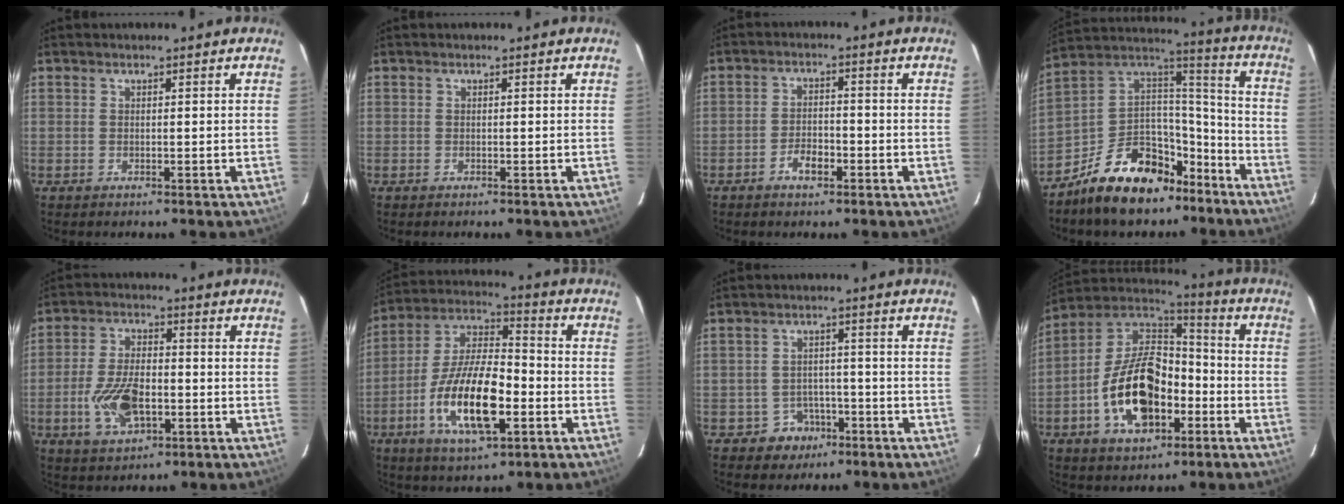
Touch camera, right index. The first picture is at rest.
{"total": 0.0}
{"total": 4.2, "force": [-2.5, 2.0, 2.6], "torque": [-0.058, 0.002, -0.043]}
{"total": 20.5, "force": [-13.2, 11.3, 10.9], "torque": [-0.222, 0.049, -0.205]}
{"total": 10.8, "force": [-3.1, 5.8, 8.5], "torque": [-0.177, -0.002, -0.051]}
{"total": 17.3, "force": [-5.8, 6.4, 15.0], "torque": [-0.303, -0.008, -0.109]}
{"total": 5.5, "force": [-3.1, 4.4, 0.5], "torque": [-0.022, 0.022, -0.038]}
{"total": 18.7, "force": [-6.0, 10.9, 13.9], "torque": [-0.277, 0.017, -0.098]}